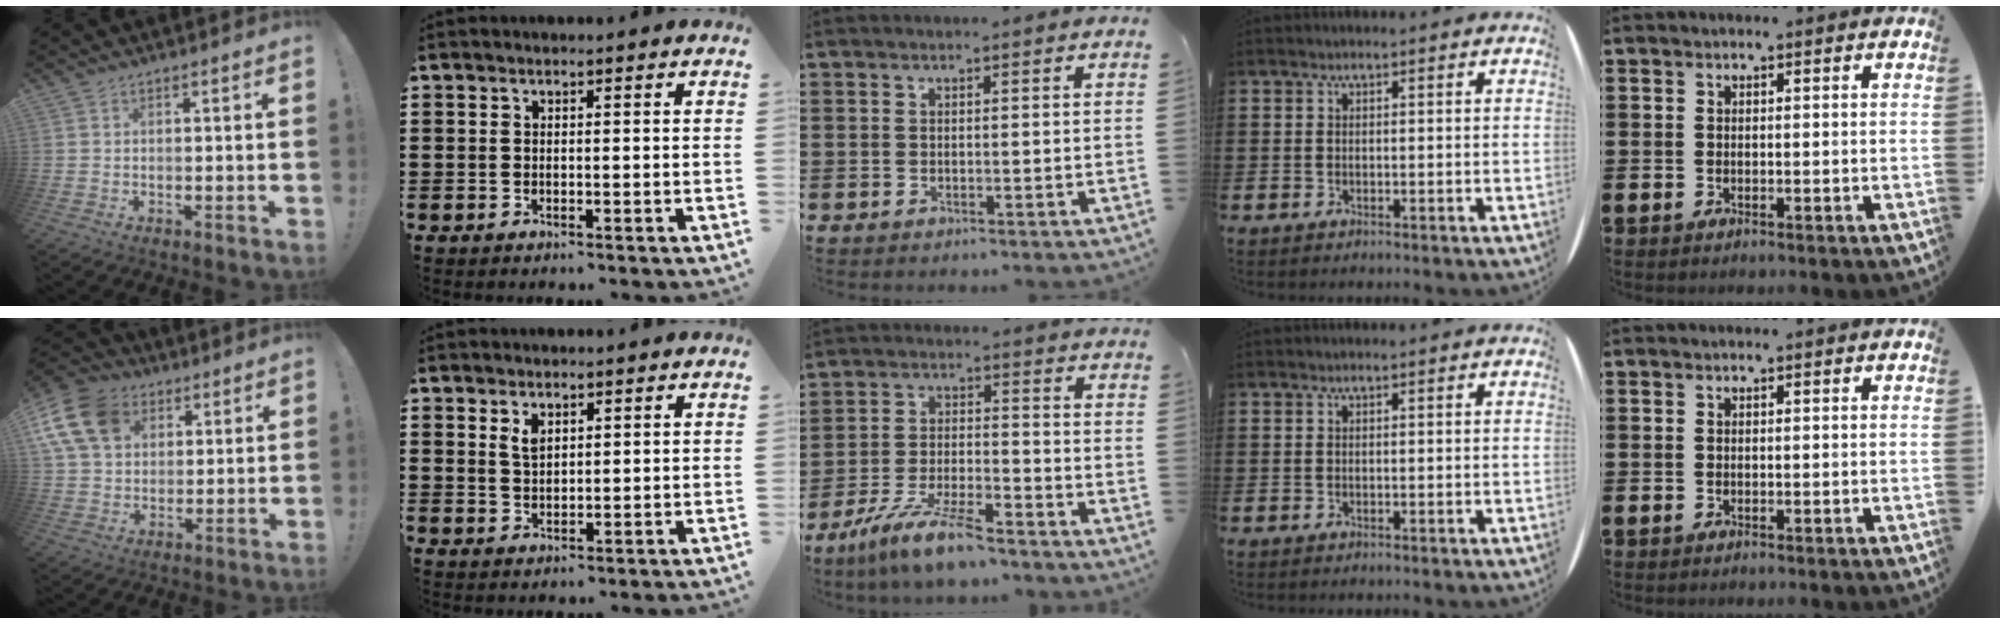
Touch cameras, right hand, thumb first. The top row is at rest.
{"thumb": {"total": 15.1, "force": [5.8, 11.5, 8.0], "torque": [-0.139, -0.021, 0.116]}, "index": {"total": 2.3, "force": [1.4, 1.2, 1.4], "torque": [-0.032, 0.002, 0.027]}, "middle": {"total": 9.4, "force": [-7.9, 0.9, 5.0], "torque": [-0.111, 0.000, -0.154]}}